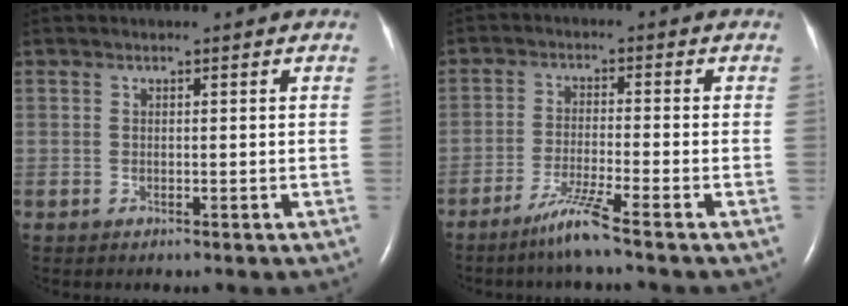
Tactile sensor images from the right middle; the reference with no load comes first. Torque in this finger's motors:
{"motor_torque": [0.55, -0.51, 0.20, 0.08]}